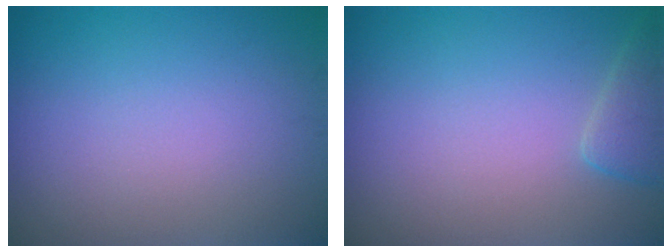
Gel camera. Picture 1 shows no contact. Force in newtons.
{"total": 2.0, "press": 2.0, "slide": 0.2}